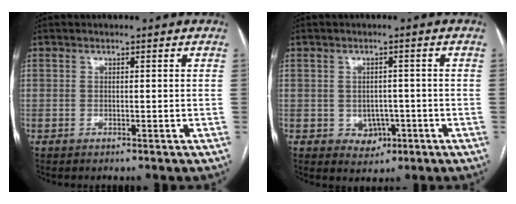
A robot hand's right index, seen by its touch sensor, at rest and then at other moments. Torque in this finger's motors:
{"motor_torque": [0.62, -0.07, 0.13, 0.02]}